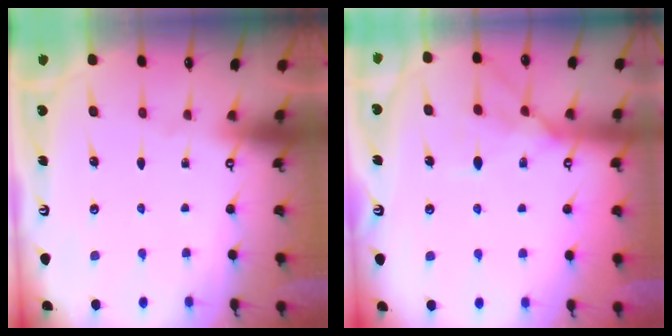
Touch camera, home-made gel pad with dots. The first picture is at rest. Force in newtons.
{"total": 12.9, "press": 12.9, "slide": 1.0}